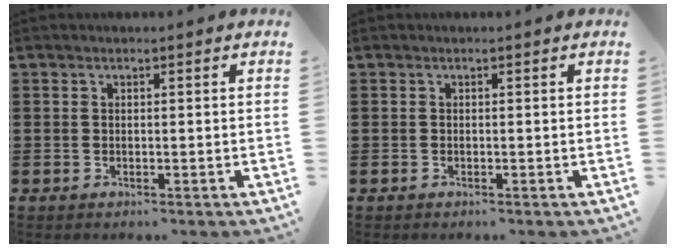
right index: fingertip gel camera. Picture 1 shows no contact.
{"total": 0.0}